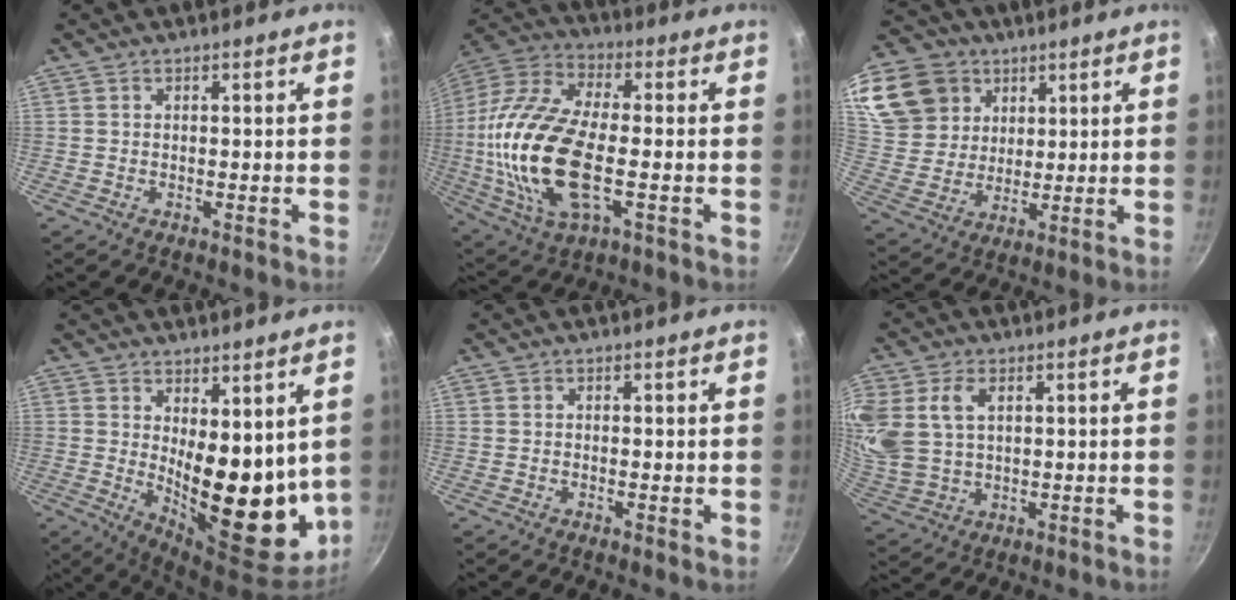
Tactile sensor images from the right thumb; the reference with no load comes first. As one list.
[{"total": 22.8, "force": [-2.4, 10.5, 20.1], "torque": [-0.413, 0.016, -0.056]}, {"total": 20.1, "force": [9.9, 15.5, 8.1], "torque": [-0.192, -0.003, 0.196]}, {"total": 14.1, "force": [3.2, 6.2, 12.2], "torque": [-0.135, -0.060, 0.065]}, {"total": 0.9, "force": [0.1, -0.8, -0.5], "torque": [0.008, -0.008, 0.000]}, {"total": 13.3, "force": [4.1, 9.0, 8.8], "torque": [-0.195, 0.001, 0.090]}]